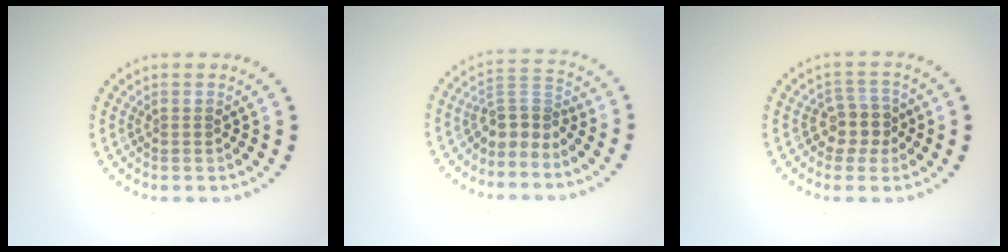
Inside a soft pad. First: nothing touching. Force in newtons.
{"total": 3.0, "press": 2.1, "slide": 2.2}
{"total": 2.7, "press": 2.2, "slide": 1.5}